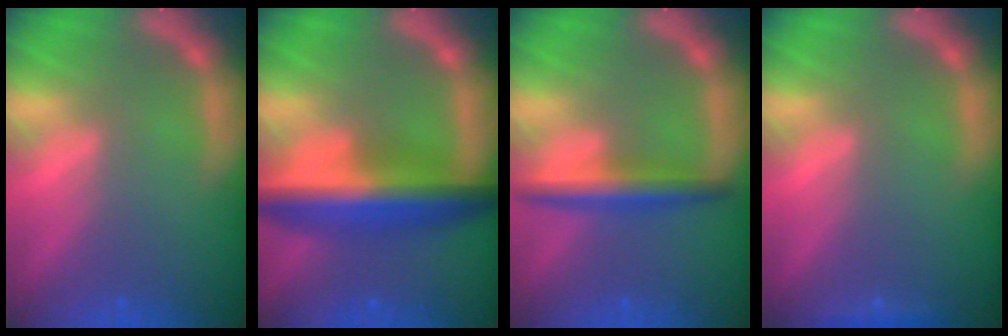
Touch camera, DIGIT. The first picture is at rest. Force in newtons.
{"total": 8.5}
{"total": 4.0}
{"total": 0.9}